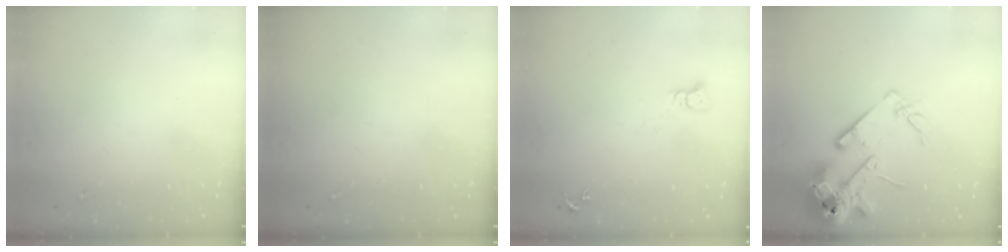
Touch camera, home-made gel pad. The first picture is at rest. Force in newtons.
{"total": 0.0}
{"total": 2.2, "press": 2.2, "slide": 0.2}
{"total": 16.1, "press": 15.9, "slide": 2.4}